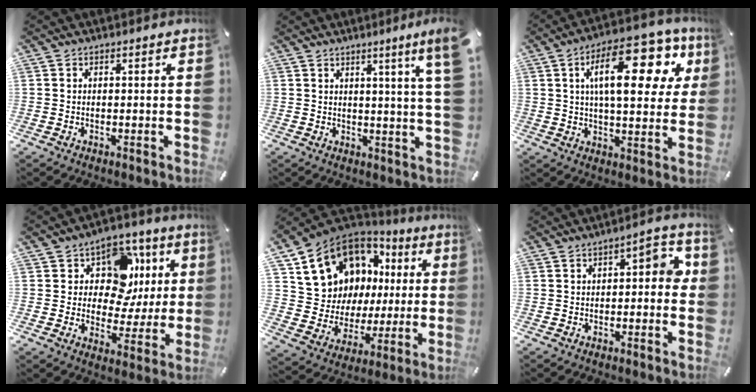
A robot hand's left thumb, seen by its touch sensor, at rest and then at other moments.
{"total": 7.5, "force": [4.2, -0.6, 6.2], "torque": [-0.094, -0.023, 0.062]}
{"total": 21.3, "force": [7.8, 9.2, 17.5], "torque": [-0.275, -0.015, 0.122]}
{"total": 12.9, "force": [4.5, 9.8, 7.0], "torque": [-0.096, -0.025, 0.084]}
{"total": 14.7, "force": [7.8, 11.5, 4.5], "torque": [-0.099, -0.062, 0.165]}
{"total": 5.8, "force": [0.1, 2.9, 5.1], "torque": [-0.063, 0.005, -0.008]}